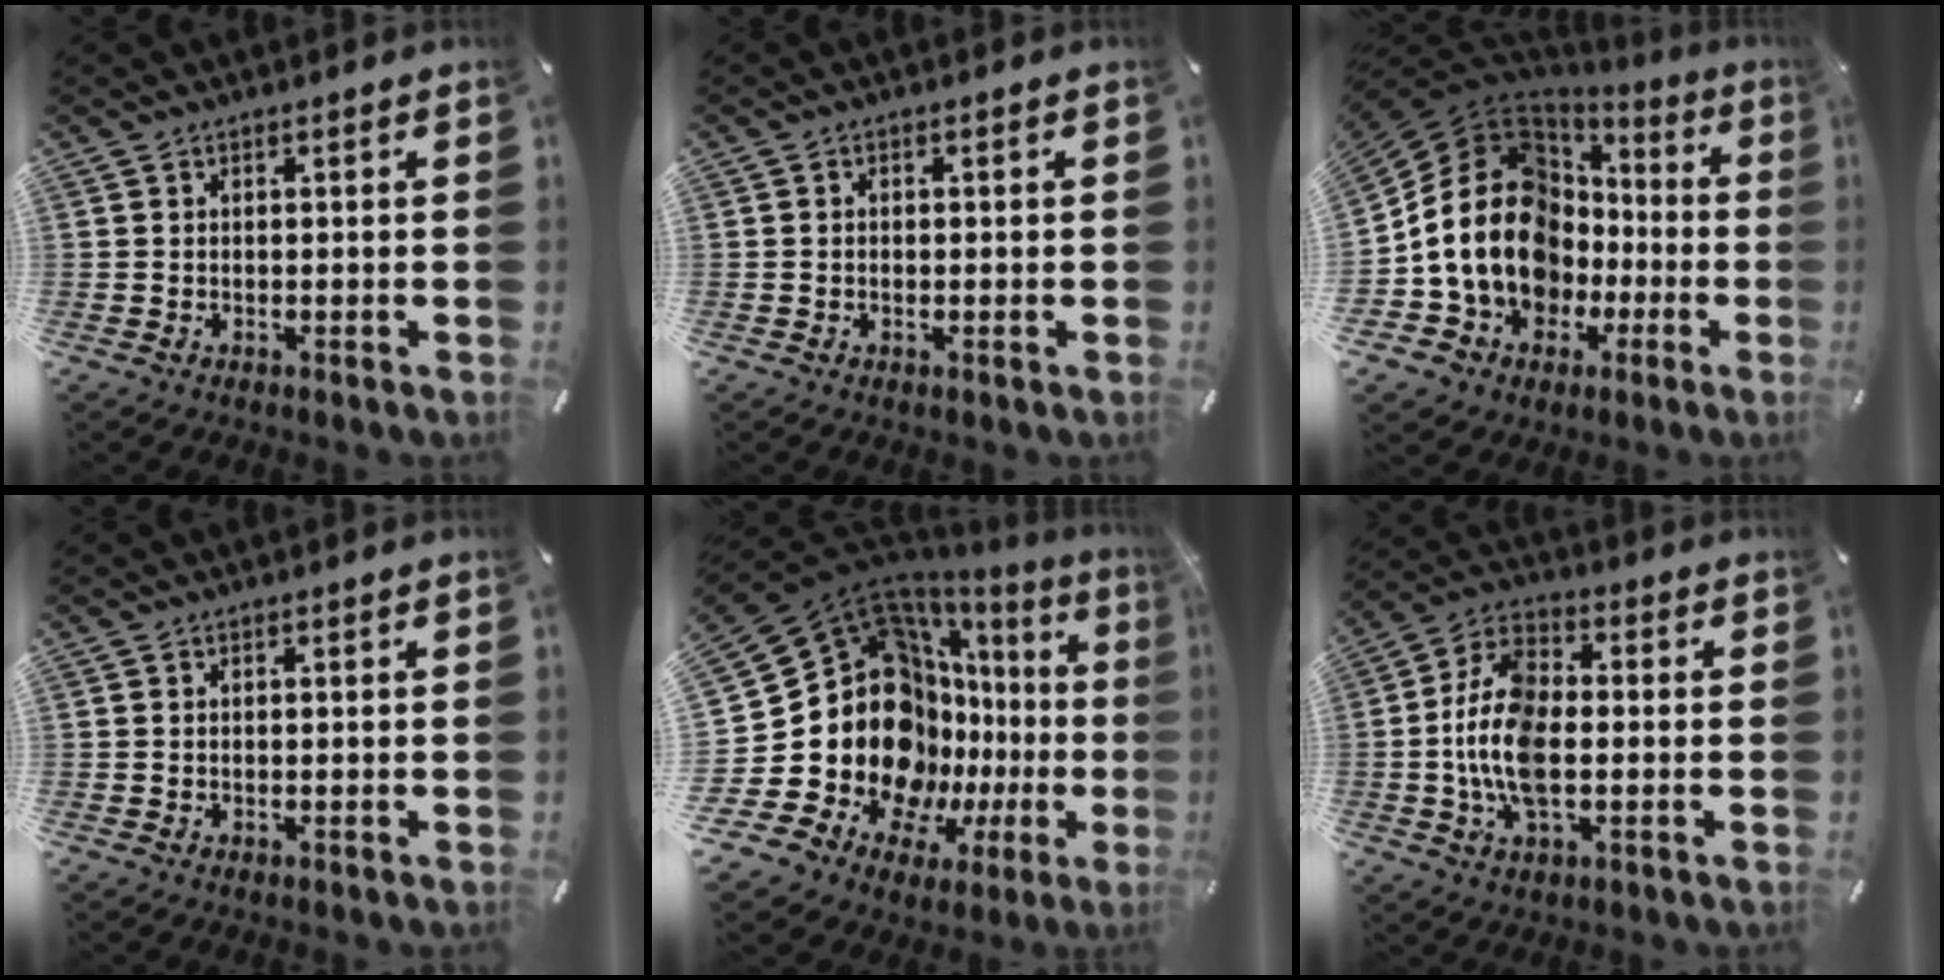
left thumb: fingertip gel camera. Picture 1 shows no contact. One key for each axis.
{"total": 0.9, "fx": -0.2, "fy": 0.7, "fz": 0.5, "tx": -0.010, "ty": 0.004, "tz": -0.005}
{"total": 20.8, "fx": -1.0, "fy": 17.0, "fz": 12.0, "tx": -0.256, "ty": -0.006, "tz": -0.003}
{"total": 0.0}
{"total": 28.4, "fx": 1.0, "fy": 19.5, "fz": 20.6, "tx": -0.380, "ty": -0.083, "tz": 0.062}
{"total": 14.0, "fx": -1.8, "fy": 8.0, "fz": 11.3, "tx": -0.245, "ty": 0.003, "tz": -0.032}